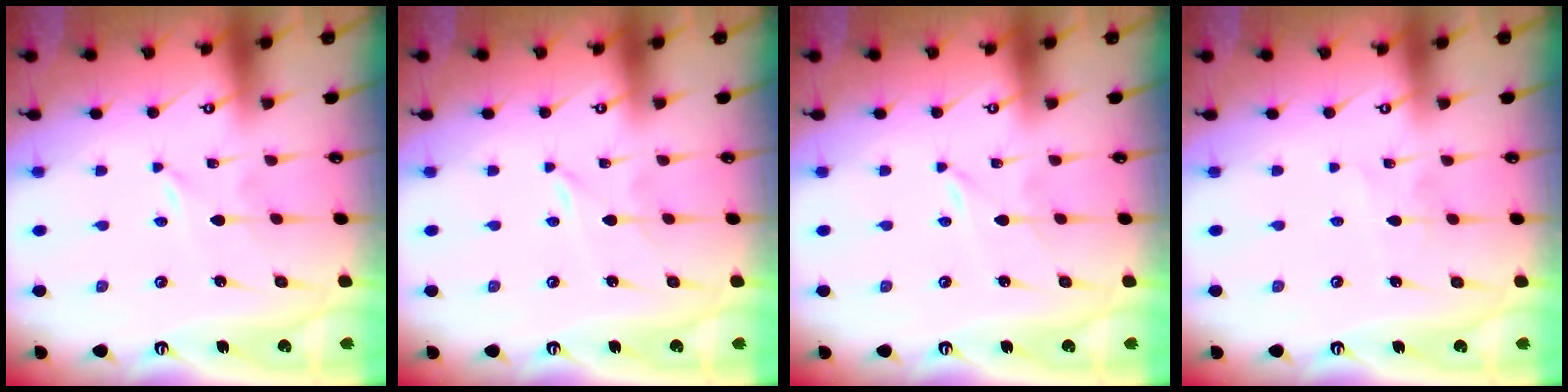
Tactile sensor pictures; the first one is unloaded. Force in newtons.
{"total": 0.0}
{"total": 0.0}
{"total": 2.0, "press": 2.0, "slide": 0.1}